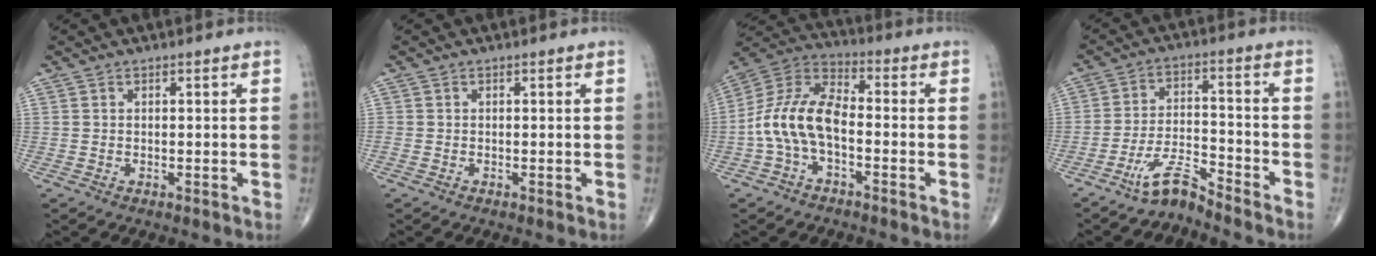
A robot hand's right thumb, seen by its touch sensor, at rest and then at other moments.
{"total": 0.5, "force": [-0.2, 0.4, 0.2], "torque": [-0.008, 0.000, -0.006]}
{"total": 12.2, "force": [-2.6, 6.7, 9.8], "torque": [-0.192, 0.040, -0.060]}
{"total": 6.1, "force": [-5.6, 0.7, 2.4], "torque": [-0.043, 0.053, -0.111]}